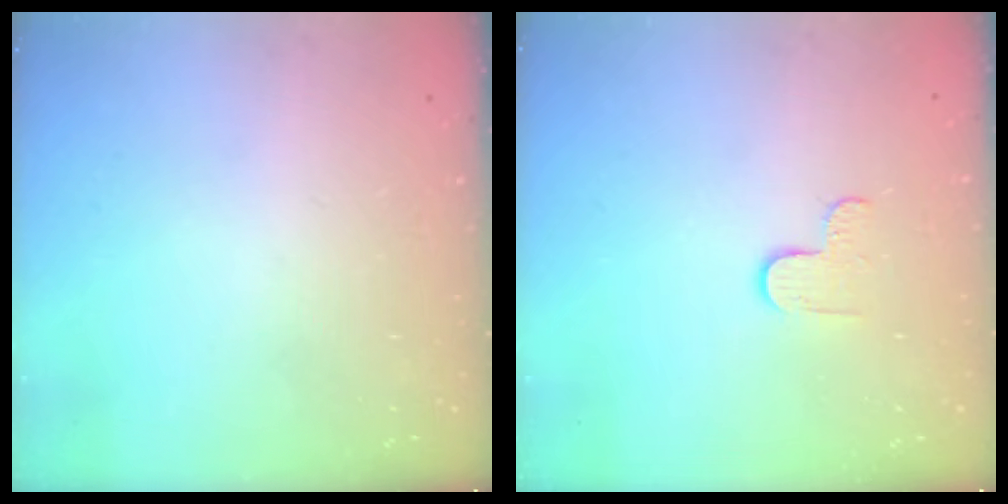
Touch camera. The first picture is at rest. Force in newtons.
{"total": 2.9, "press": 2.9, "slide": 0.3}